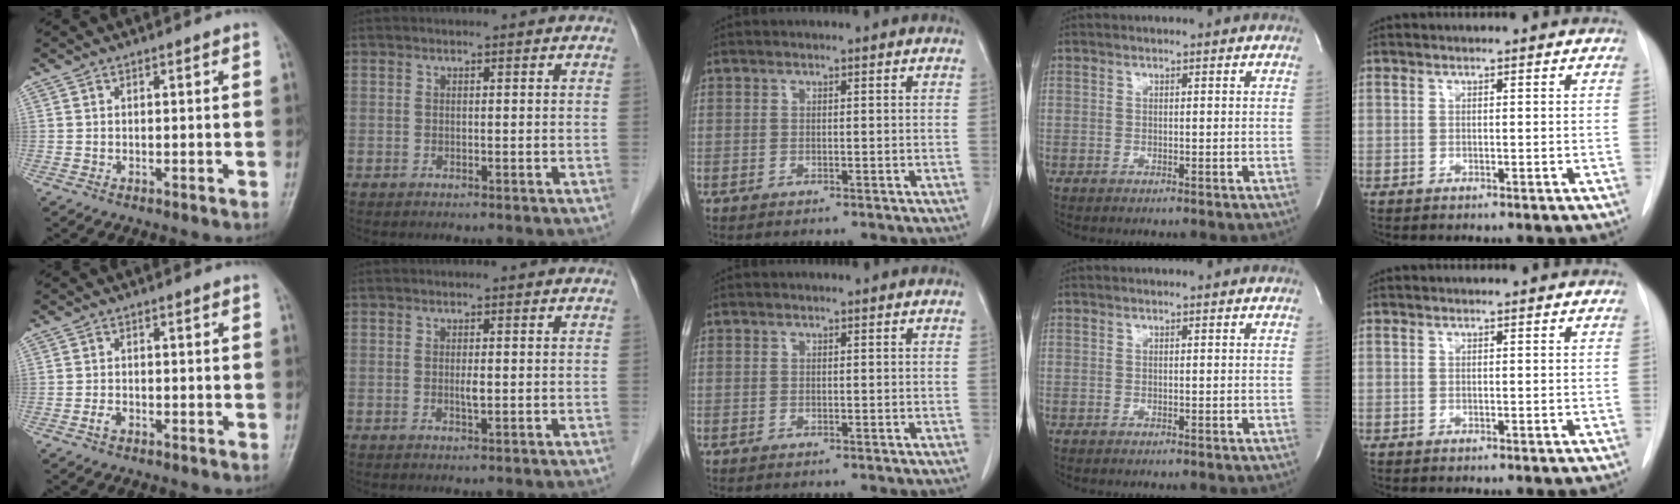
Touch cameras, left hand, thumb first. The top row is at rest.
{"thumb": {"total": 1.4, "force": [-0.8, 0.8, 0.8], "torque": [-0.018, 0.002, -0.017]}, "index": {"total": 1.2, "force": [0.0, 0.2, 1.2], "torque": [-0.022, -0.002, 0.000]}}